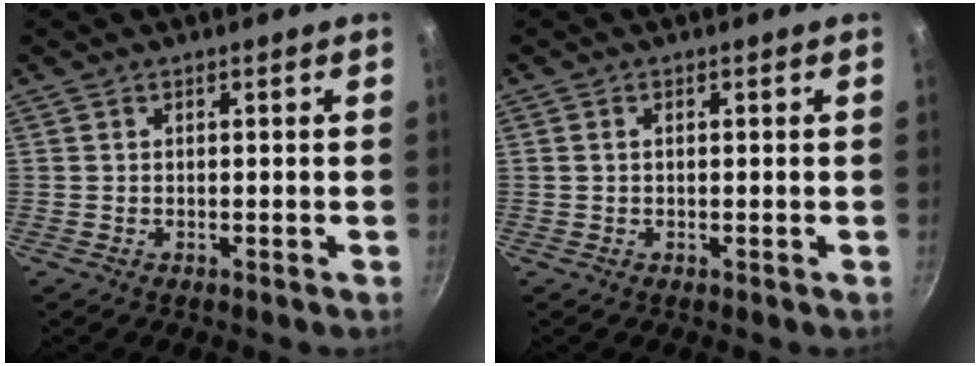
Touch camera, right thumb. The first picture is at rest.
{"total": 0.7, "force": [0.1, 0.4, 0.5], "torque": [-0.010, 0.003, 0.001]}